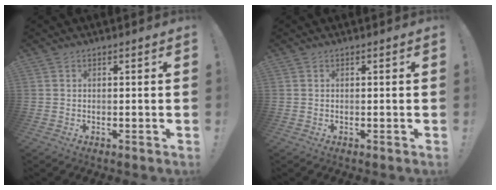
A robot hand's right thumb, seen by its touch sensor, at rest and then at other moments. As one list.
[{"total": 0.0}]